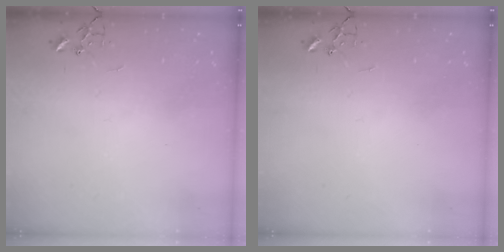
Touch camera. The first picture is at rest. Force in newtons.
{"total": 0.0}